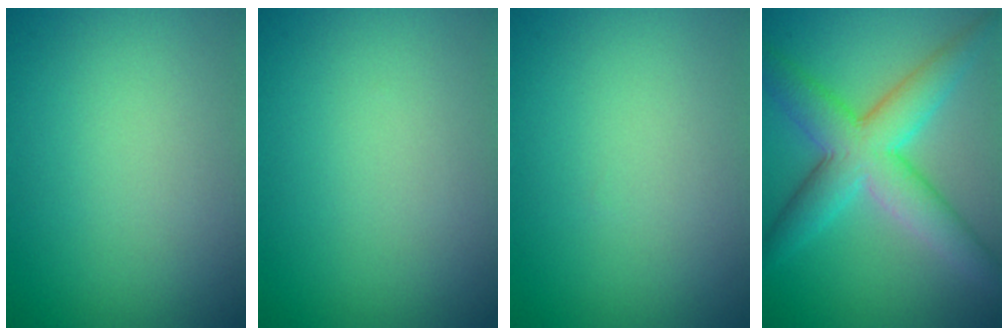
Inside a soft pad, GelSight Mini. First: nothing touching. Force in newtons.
{"total": 0.0}
{"total": 0.0}
{"total": 7.1, "press": 7.1, "slide": 0.2}